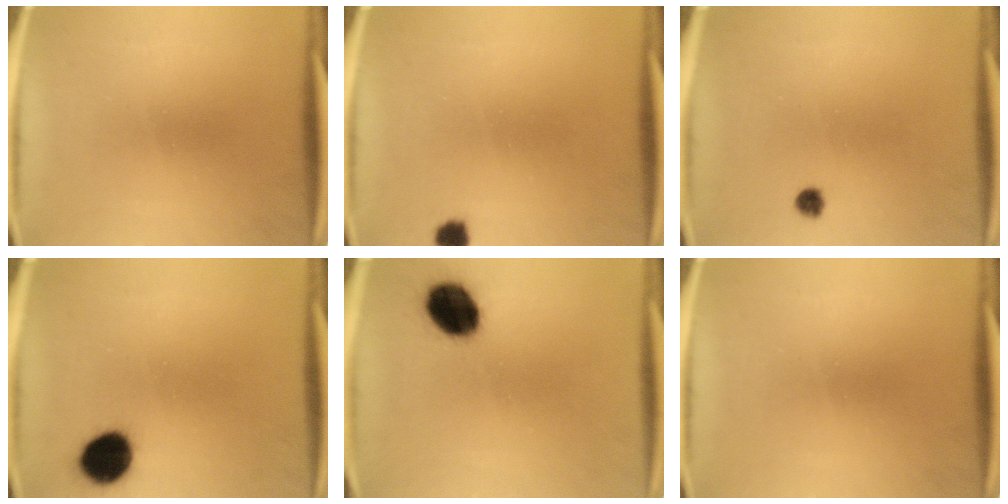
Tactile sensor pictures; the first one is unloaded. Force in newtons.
{"total": 2.2}
{"total": 1.7}
{"total": 9.1}
{"total": 11.8}
{"total": 0.0}